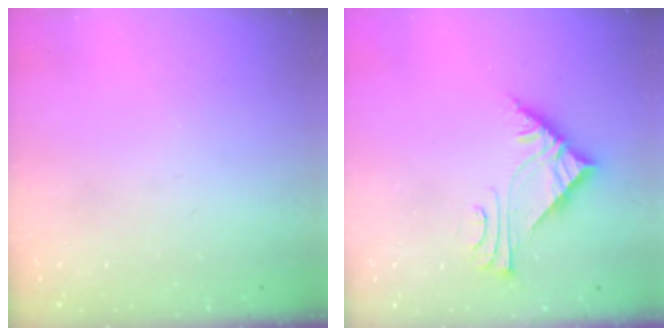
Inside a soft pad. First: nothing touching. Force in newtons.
{"total": 6.9, "press": 6.8, "slide": 0.5}